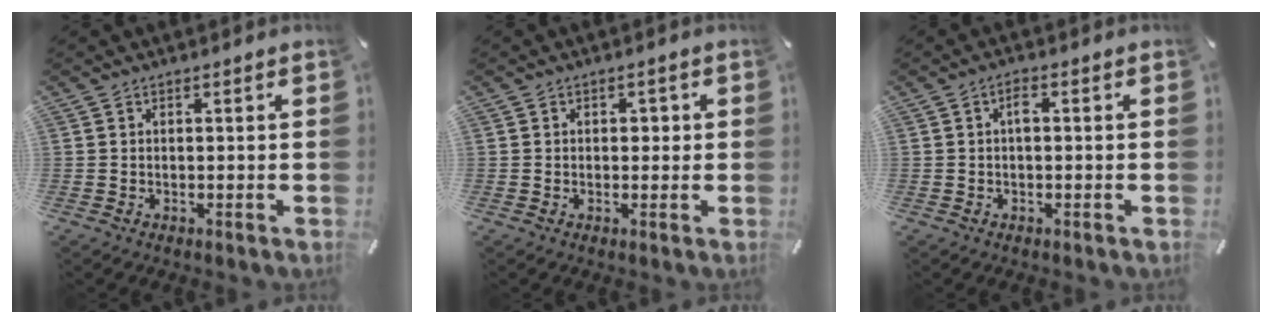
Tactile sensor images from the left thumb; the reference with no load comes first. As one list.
[{"total": 1.5, "force": [0.0, 1.2, 0.9], "torque": [-0.010, 0.003, -0.006]}, {"total": 2.2, "force": [0.1, 0.9, 2.0], "torque": [-0.042, 0.006, -0.001]}]